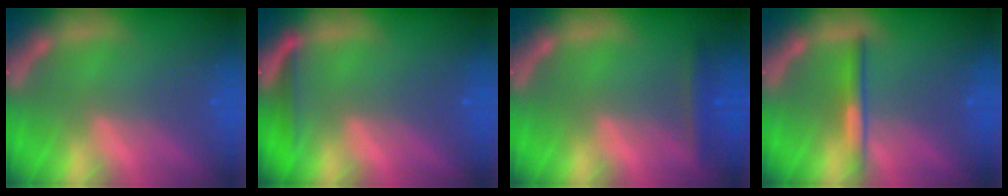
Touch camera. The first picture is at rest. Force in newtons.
{"total": 2.5}
{"total": 1.9}
{"total": 2.5}